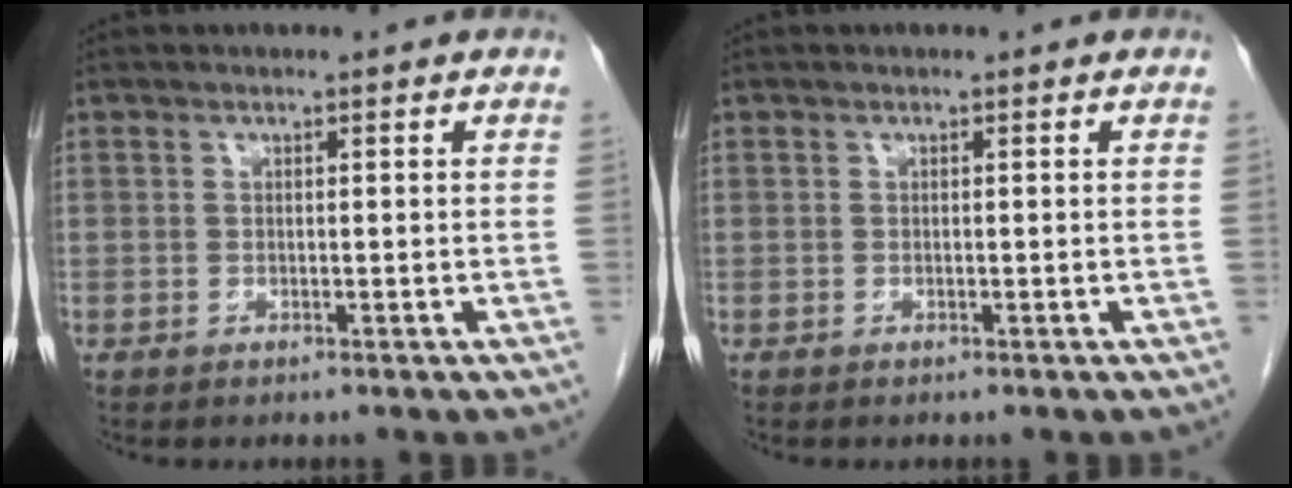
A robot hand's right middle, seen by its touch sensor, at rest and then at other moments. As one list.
[{"total": 0.0}]